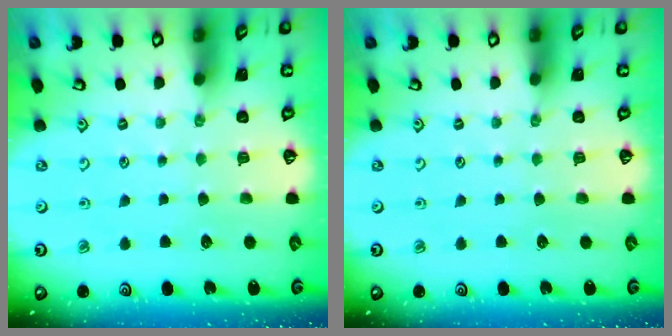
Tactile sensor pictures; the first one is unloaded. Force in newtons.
{"total": 0.0}